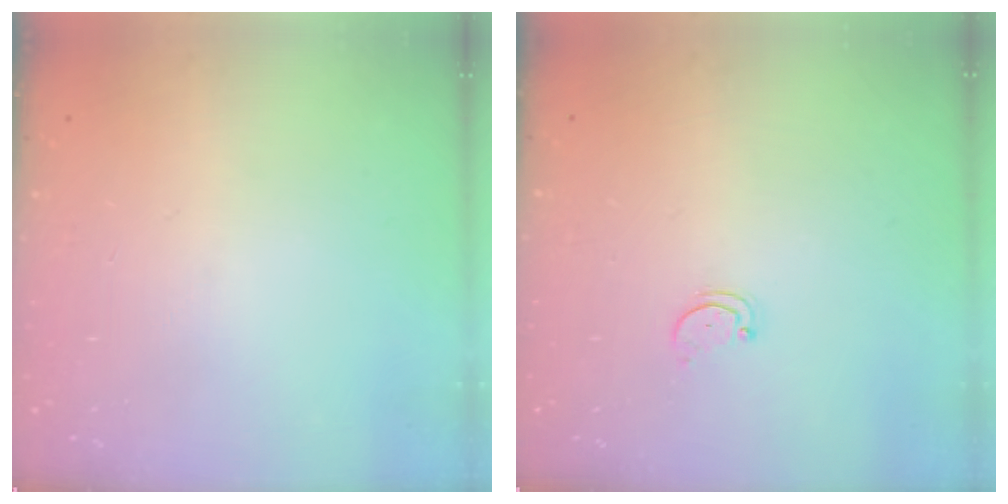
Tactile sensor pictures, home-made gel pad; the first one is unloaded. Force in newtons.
{"total": 1.6, "press": 1.6, "slide": 0.4}